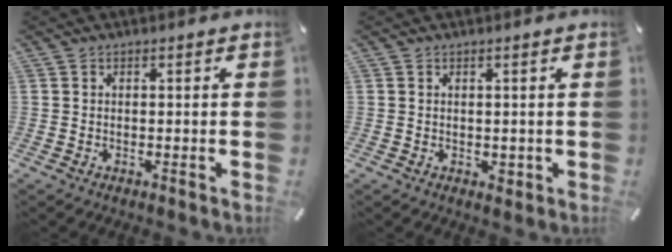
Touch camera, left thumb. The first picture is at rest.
{"total": 1.6, "force": [0.1, 1.2, 1.1], "torque": [-0.012, -0.001, 0.000]}